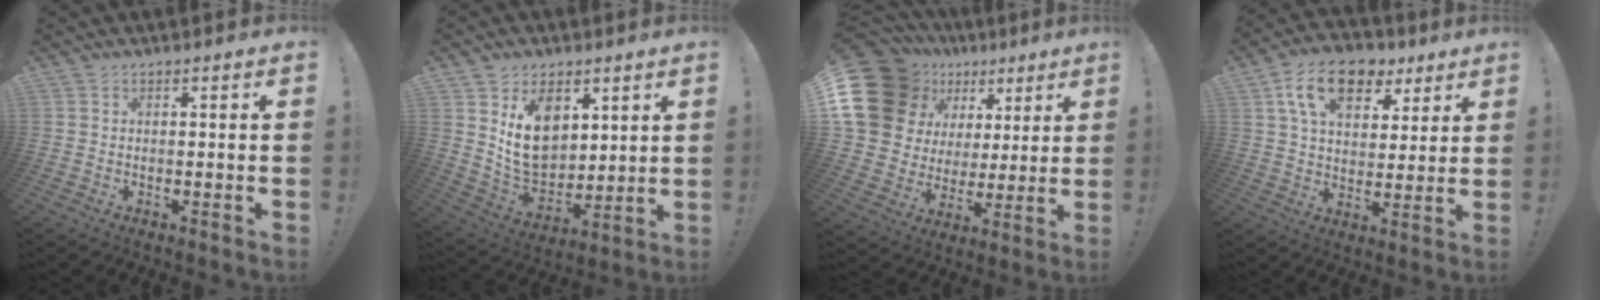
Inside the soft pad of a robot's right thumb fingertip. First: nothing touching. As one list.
[{"total": 14.7, "force": [5.7, 11.0, 7.9], "torque": [-0.124, -0.037, 0.113]}, {"total": 20.4, "force": [9.7, 15.0, 9.8], "torque": [-0.162, -0.058, 0.215]}, {"total": 15.3, "force": [7.8, 9.6, 9.0], "torque": [-0.144, -0.025, 0.143]}]